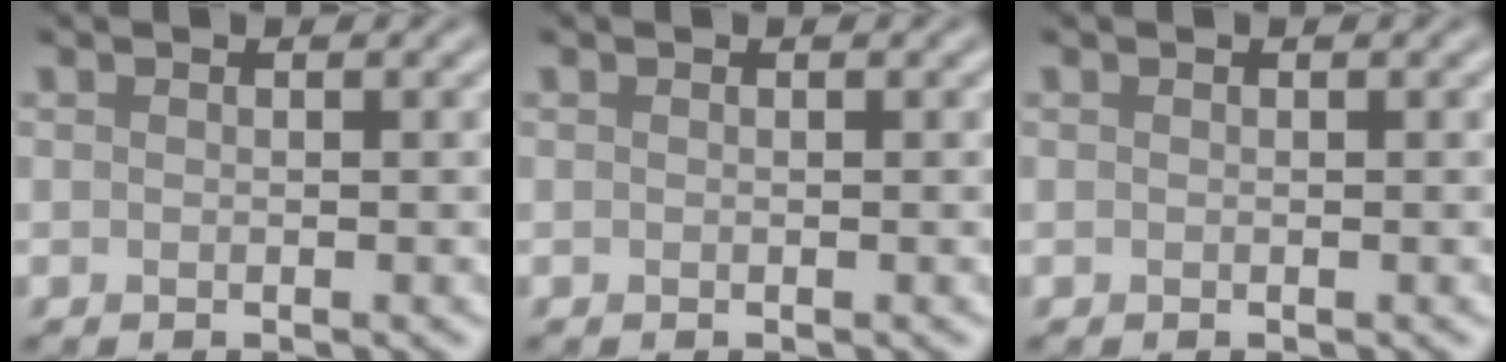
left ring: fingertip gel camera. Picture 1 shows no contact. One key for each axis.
{"total": 0.0}
{"total": 0.0}